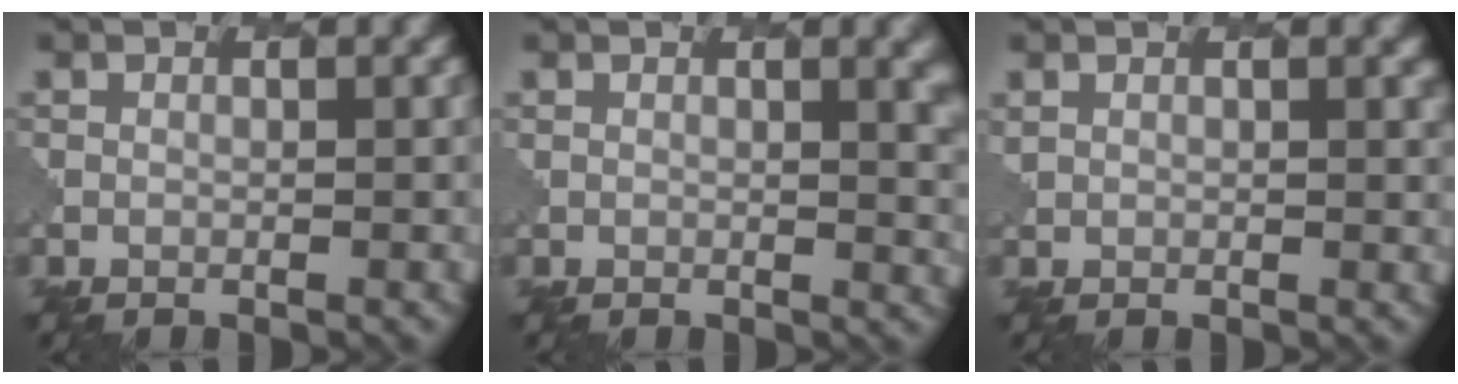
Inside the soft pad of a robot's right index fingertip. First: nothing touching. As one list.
[{"total": 4.4, "force": [1.4, 2.1, 3.6], "torque": [-0.010, 0.004, 0.018]}, {"total": 1.1, "force": [0.9, 0.4, 0.4], "torque": [-0.005, -0.004, 0.018]}]